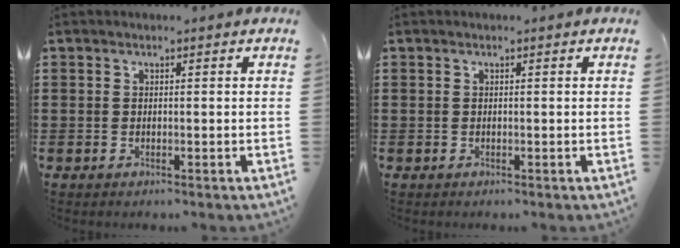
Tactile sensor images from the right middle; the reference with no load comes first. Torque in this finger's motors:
{"motor_torque": [0.65, -0.83, 0.03, 0.01]}